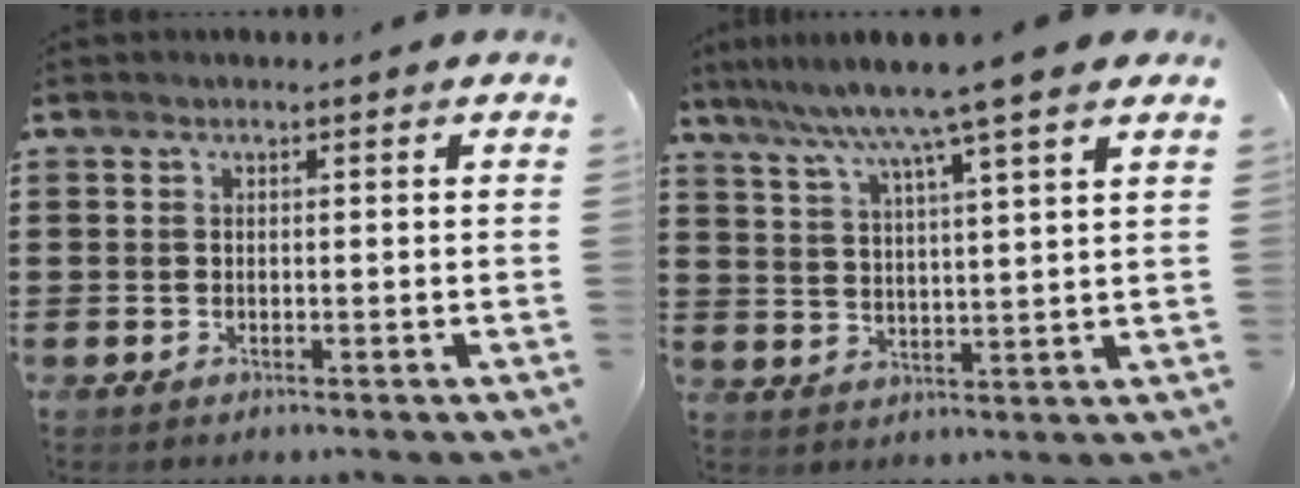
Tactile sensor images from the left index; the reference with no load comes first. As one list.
[{"total": 7.8, "force": [6.3, -1.2, 4.5], "torque": [-0.109, -0.030, 0.102]}]